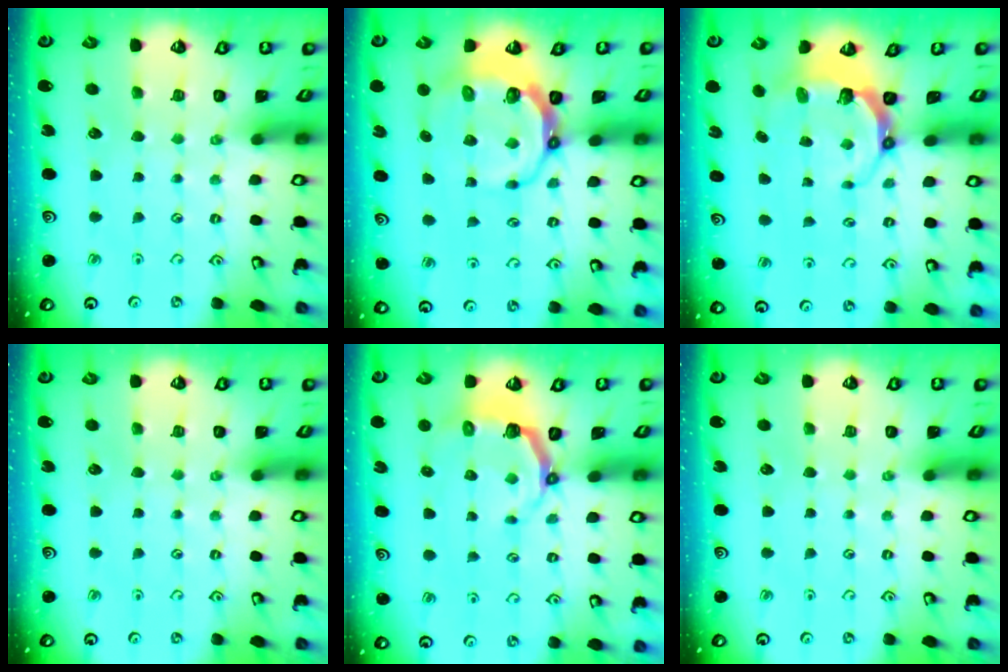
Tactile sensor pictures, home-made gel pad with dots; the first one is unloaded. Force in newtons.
{"total": 10.2, "press": 9.4, "slide": 3.9}
{"total": 7.3, "press": 6.5, "slide": 3.4}
{"total": 0.0}
{"total": 4.9, "press": 3.5, "slide": 3.4}
{"total": 0.0}